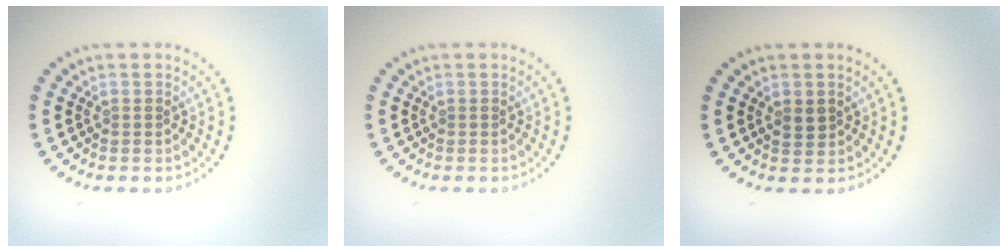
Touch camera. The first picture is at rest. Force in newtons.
{"total": 0.0}
{"total": 1.3, "press": 1.3, "slide": 0.2}